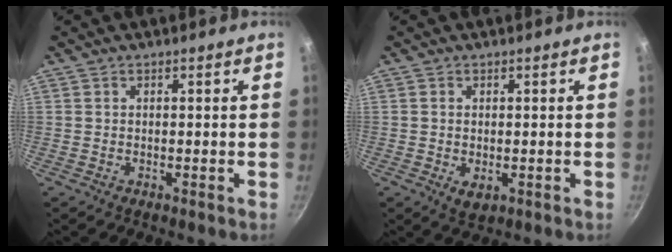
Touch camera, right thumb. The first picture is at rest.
{"total": 3.0, "force": [-0.5, 1.9, 2.3], "torque": [-0.038, -0.010, -0.004]}